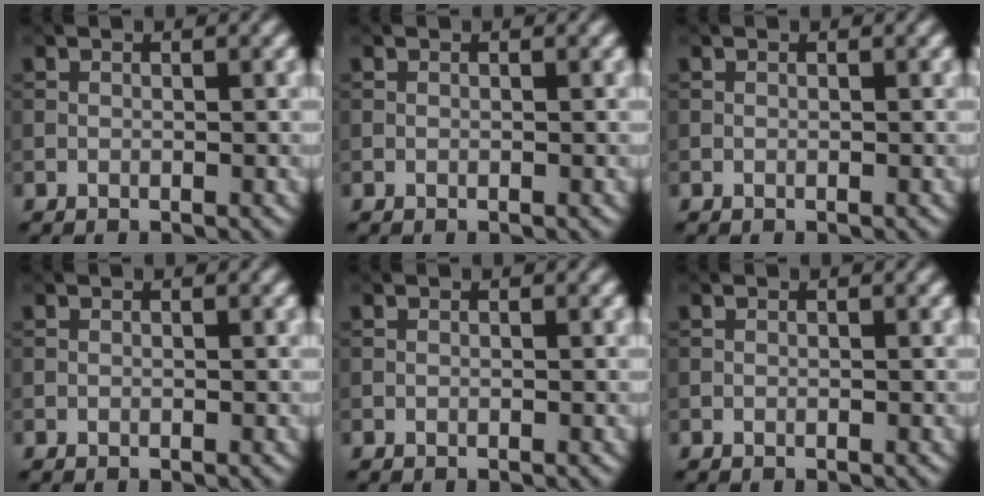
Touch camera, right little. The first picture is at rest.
{"total": 0.0}
{"total": 0.0}
{"total": 0.0}
{"total": 0.0}
{"total": 0.0}